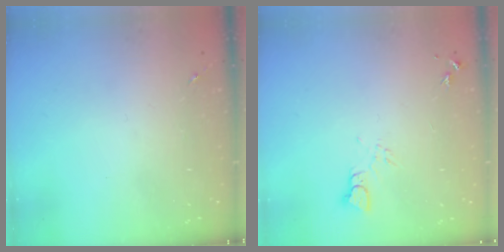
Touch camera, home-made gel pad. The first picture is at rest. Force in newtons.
{"total": 4.4, "press": 4.4, "slide": 0.4}